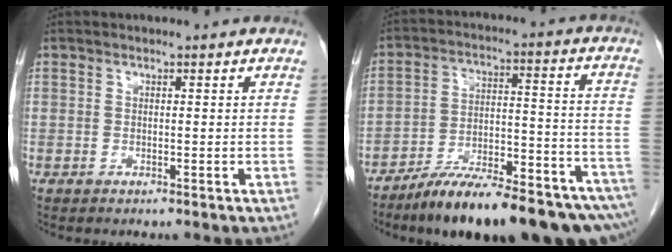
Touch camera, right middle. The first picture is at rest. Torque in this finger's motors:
{"motor_torque": [1.08, -1.06, 0.91, 0.19]}